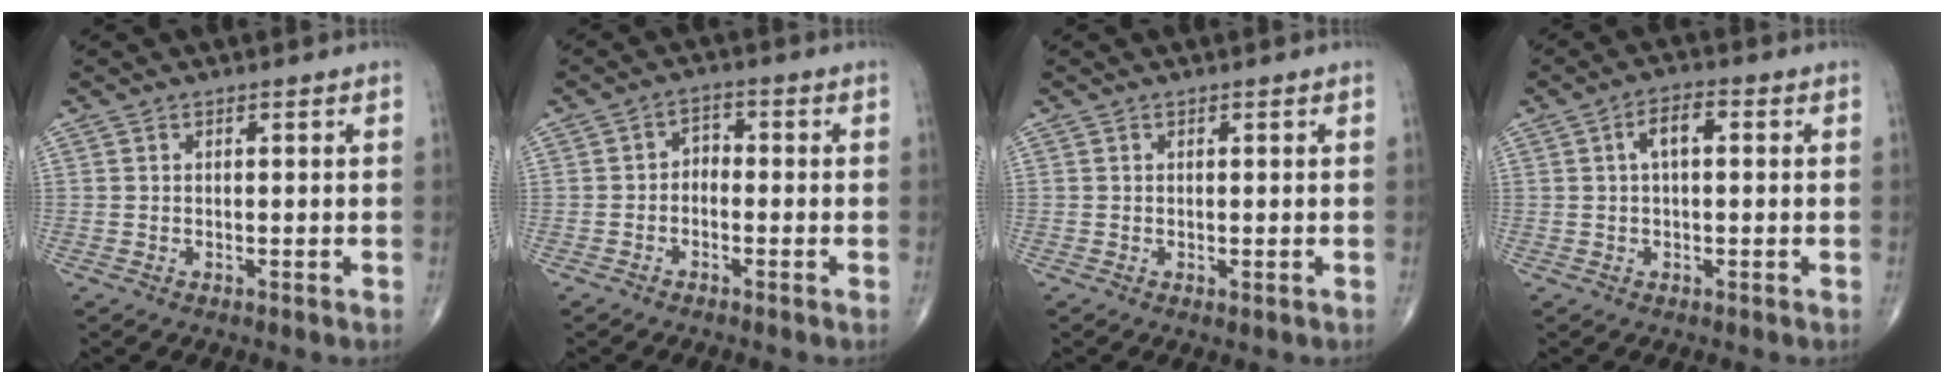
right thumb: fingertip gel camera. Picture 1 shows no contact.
{"total": 2.6, "force": [-1.0, 1.9, 1.5], "torque": [-0.011, 0.020, -0.029]}
{"total": 0.5, "force": [-0.1, 0.2, 0.5], "torque": [-0.011, -0.004, 0.000]}
{"total": 4.4, "force": [0.8, 2.0, 3.8], "torque": [-0.066, 0.013, 0.009]}